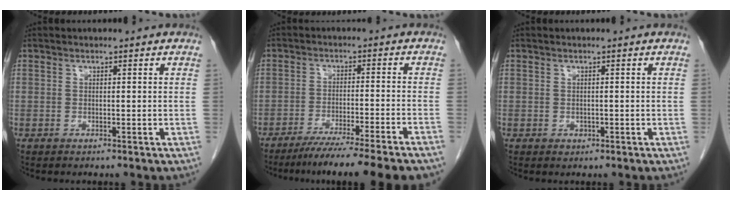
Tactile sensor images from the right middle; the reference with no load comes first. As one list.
[{"total": 12.1, "force": [-10.0, -1.1, 6.7], "torque": [-0.081, -0.033, -0.151]}, {"total": 0.6, "force": [-0.2, 0.5, 0.2], "torque": [-0.004, 0.001, -0.002]}]